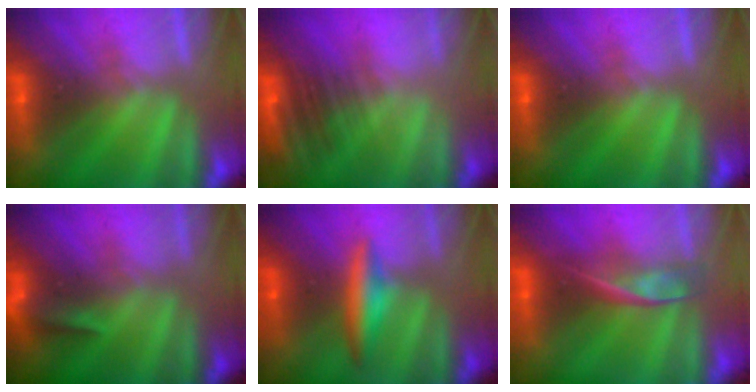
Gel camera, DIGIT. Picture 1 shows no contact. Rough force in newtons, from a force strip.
{"total": 5.1}
{"total": 0.0}
{"total": 4.7}
{"total": 2.4}
{"total": 2.4}